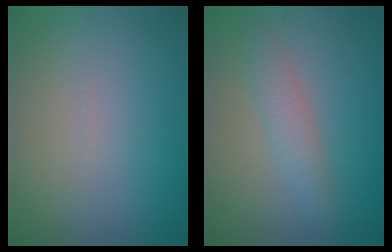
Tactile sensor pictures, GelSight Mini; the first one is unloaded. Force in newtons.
{"total": 2.4, "press": 2.4, "slide": 0.0}